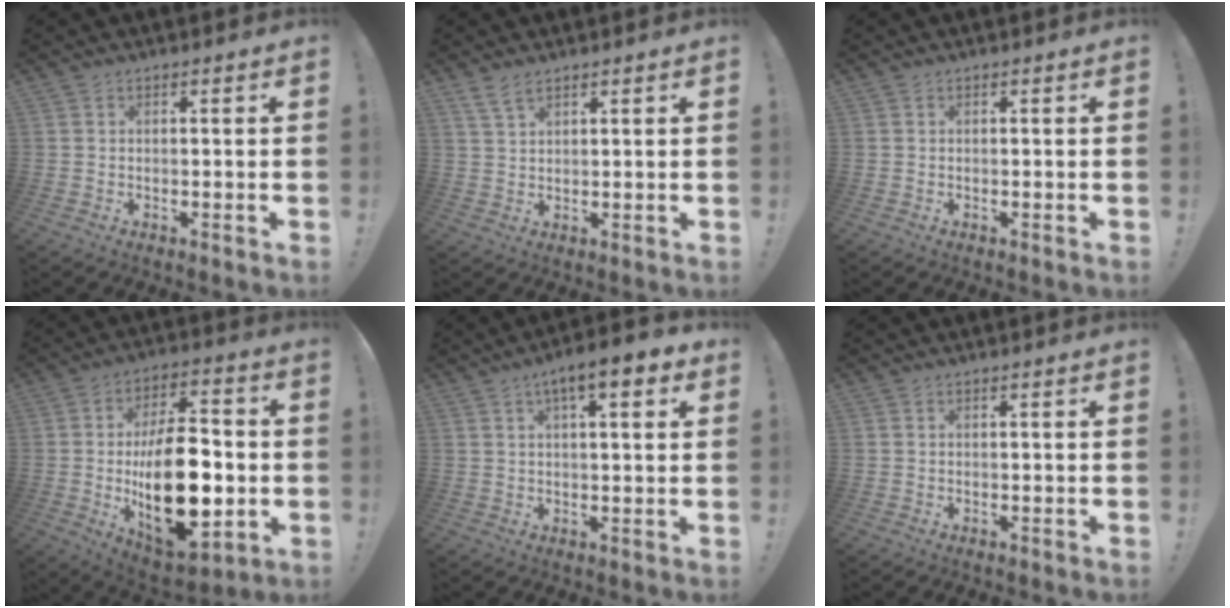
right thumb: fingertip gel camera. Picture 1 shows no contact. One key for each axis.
{"total": 4.4, "fx": 3.4, "fy": 1.8, "fz": 2.2, "tx": -0.031, "ty": -0.015, "tz": 0.063}
{"total": 0.0}
{"total": 25.3, "fx": -3.2, "fy": 13.9, "fz": 21.0, "tx": -0.363, "ty": 0.007, "tz": -0.039}
{"total": 7.8, "fx": 3.5, "fy": 2.3, "fz": 6.6, "tx": -0.088, "ty": -0.016, "tz": 0.055}
{"total": 0.0}